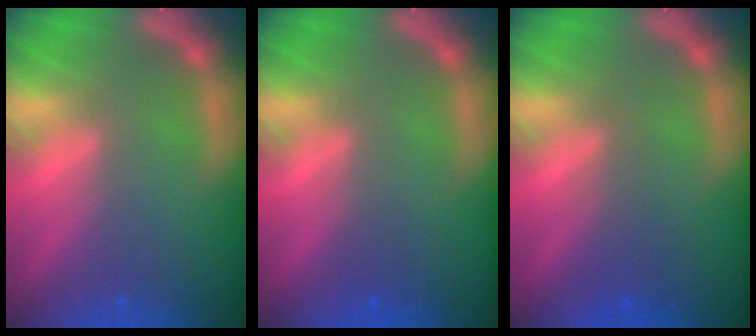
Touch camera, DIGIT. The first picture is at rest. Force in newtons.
{"total": 0.9}
{"total": 2.0}